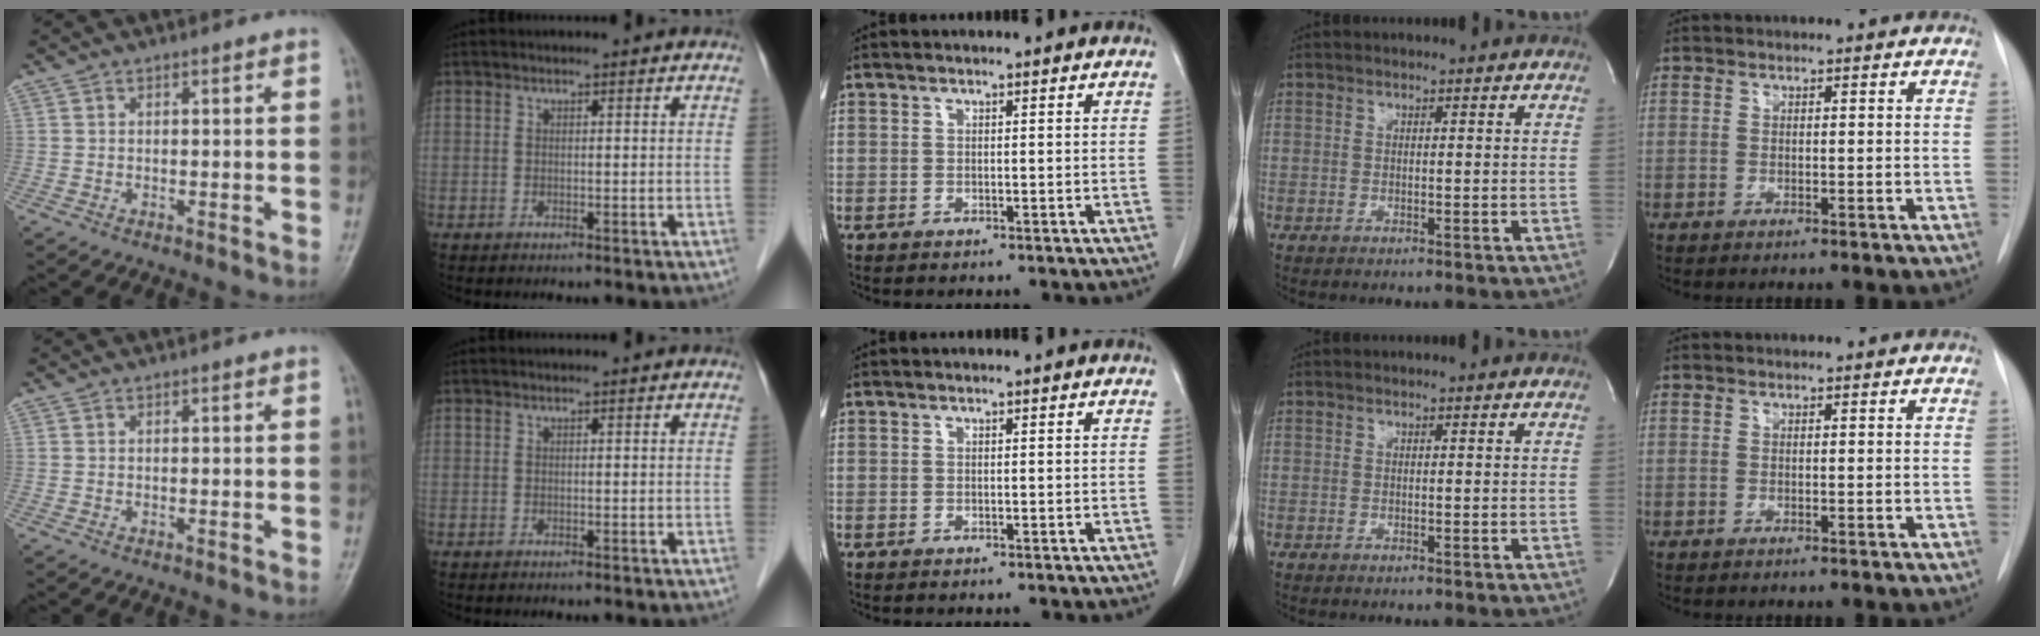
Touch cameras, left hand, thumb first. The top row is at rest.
{}